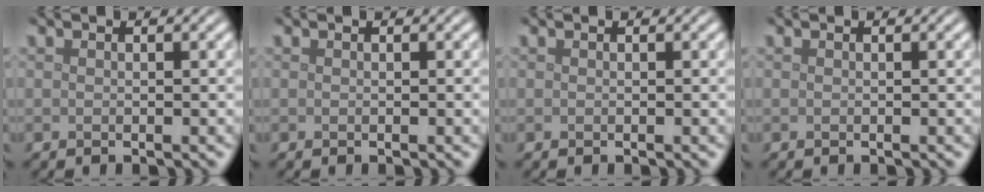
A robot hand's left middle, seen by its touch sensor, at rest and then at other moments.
{"total": 0.0}
{"total": 0.0}
{"total": 0.0}